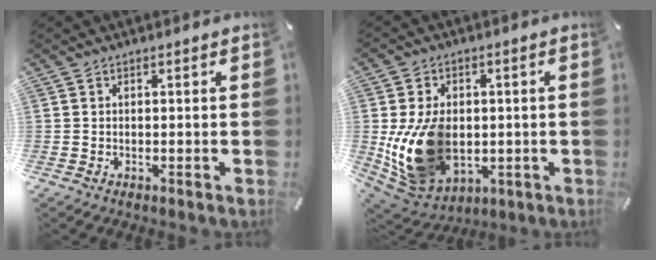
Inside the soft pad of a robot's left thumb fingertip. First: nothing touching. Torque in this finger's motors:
{"motor_torque": [2.51, 2.50, 1.39, 0.01, 0.28]}